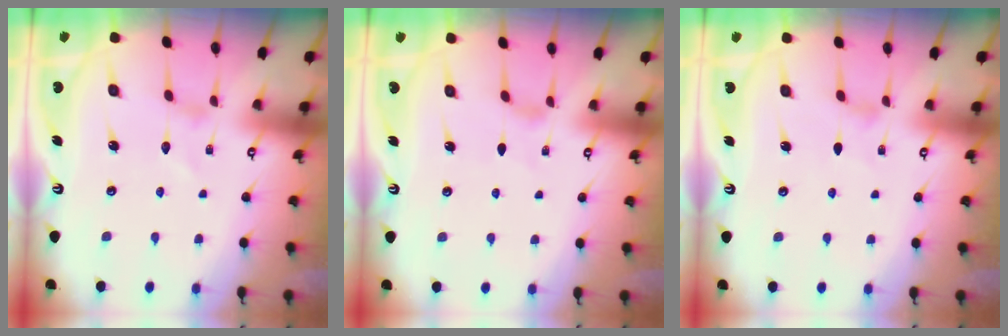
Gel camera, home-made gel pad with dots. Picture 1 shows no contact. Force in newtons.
{"total": 2.1, "press": 2.0, "slide": 0.5}
{"total": 2.2, "press": 2.2, "slide": 0.3}